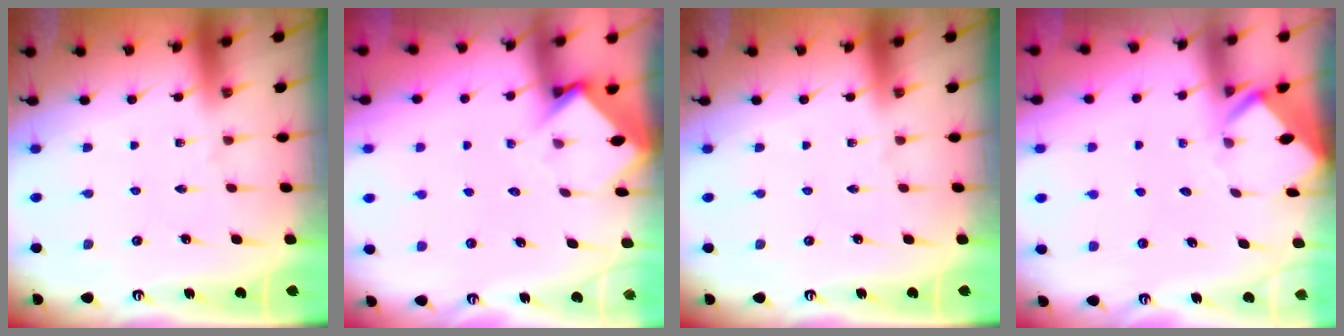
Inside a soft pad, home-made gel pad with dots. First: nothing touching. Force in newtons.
{"total": 3.7, "press": 3.7, "slide": 0.2}
{"total": 0.0}
{"total": 3.0, "press": 3.0, "slide": 0.1}